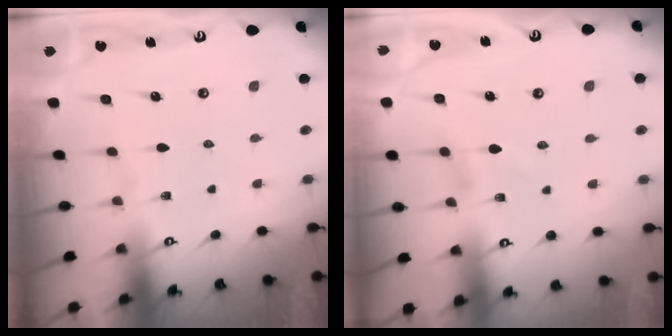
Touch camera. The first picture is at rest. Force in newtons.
{"total": 0.0}